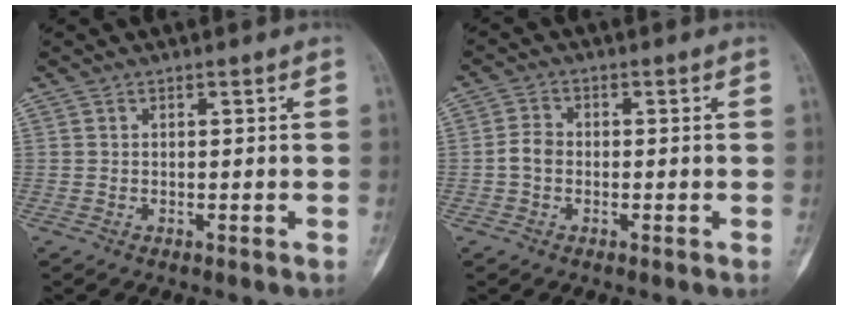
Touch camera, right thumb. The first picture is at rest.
{"total": 3.0, "force": [-0.7, 2.3, 1.9], "torque": [-0.032, 0.010, -0.020]}